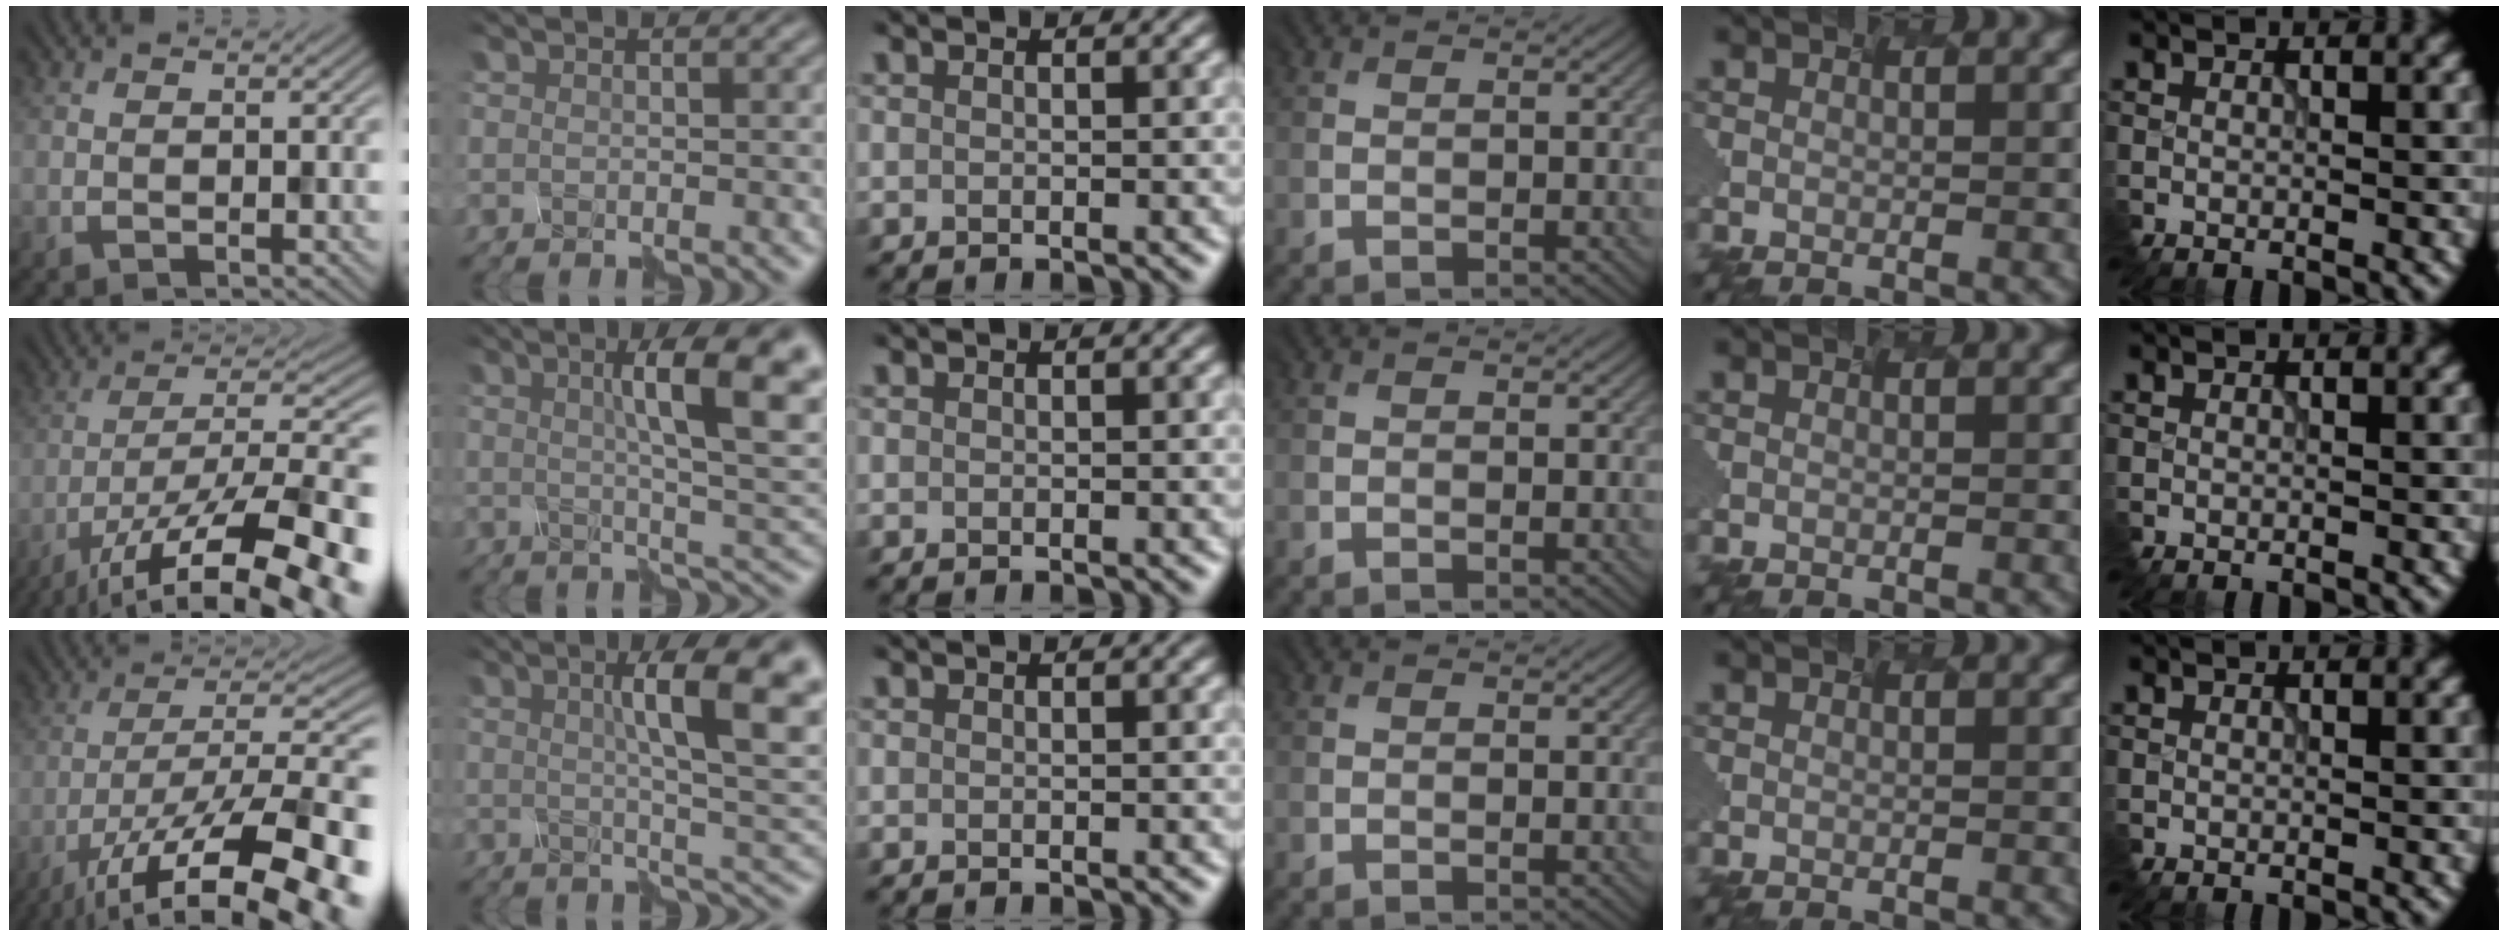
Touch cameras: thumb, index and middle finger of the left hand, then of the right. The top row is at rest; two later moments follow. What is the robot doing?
{"motion": "assemble", "object": "spray bottle"}